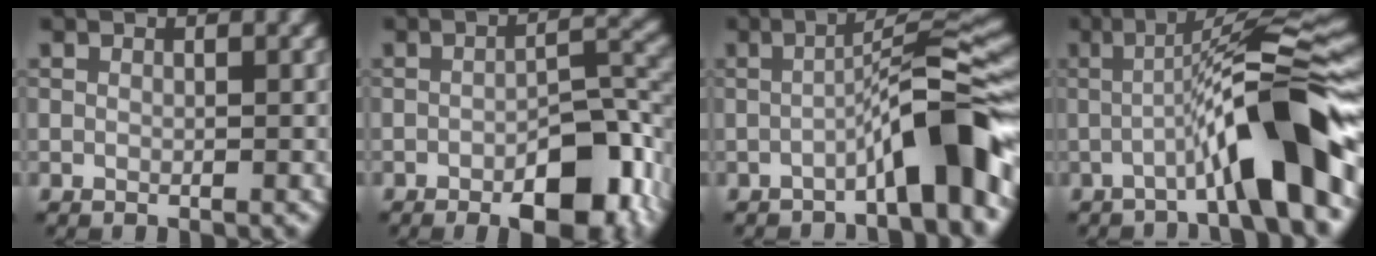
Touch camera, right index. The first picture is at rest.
{"total": 8.8, "force": [-4.4, 3.3, 6.9], "torque": [-0.091, 0.005, -0.062]}
{"total": 7.2, "force": [-3.3, 0.8, 6.4], "torque": [-0.093, 0.029, -0.062]}
{"total": 9.3, "force": [-2.9, 1.0, 8.8], "torque": [-0.121, 0.025, -0.057]}